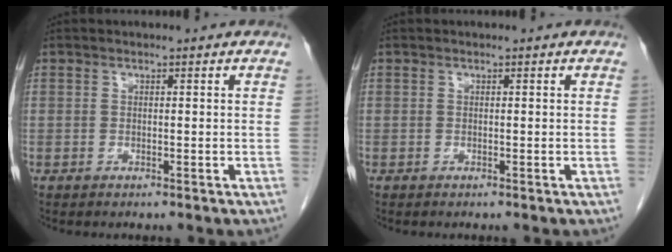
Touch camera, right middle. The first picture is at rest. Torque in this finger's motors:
{"motor_torque": [0.28, -0.03, 0.09, 0.01]}